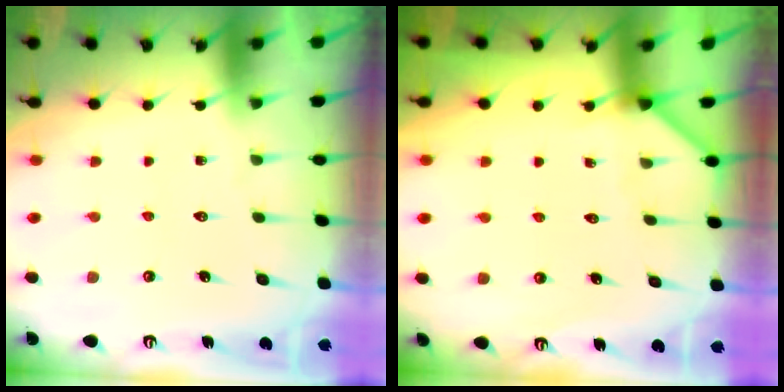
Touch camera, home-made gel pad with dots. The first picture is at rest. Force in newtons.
{"total": 2.7, "press": 2.7, "slide": 0.4}